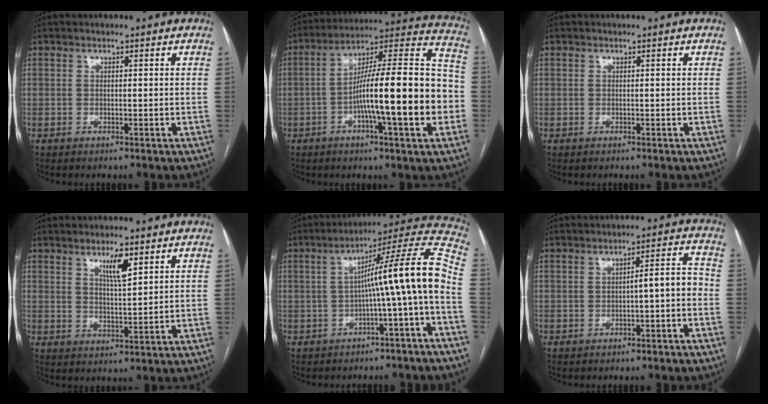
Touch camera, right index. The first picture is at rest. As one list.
[{"total": 21.4, "force": [-4.5, 1.8, 20.8], "torque": [-0.287, 0.023, -0.070]}, {"total": 0.0}, {"total": 4.5, "force": [2.6, 0.5, 3.6], "torque": [-0.064, -0.006, 0.048]}, {"total": 14.2, "force": [-2.5, -1.2, 14.0], "torque": [-0.186, 0.040, -0.043]}, {"total": 5.2, "force": [-1.4, 0.4, 5.0], "torque": [-0.064, 0.024, -0.018]}]